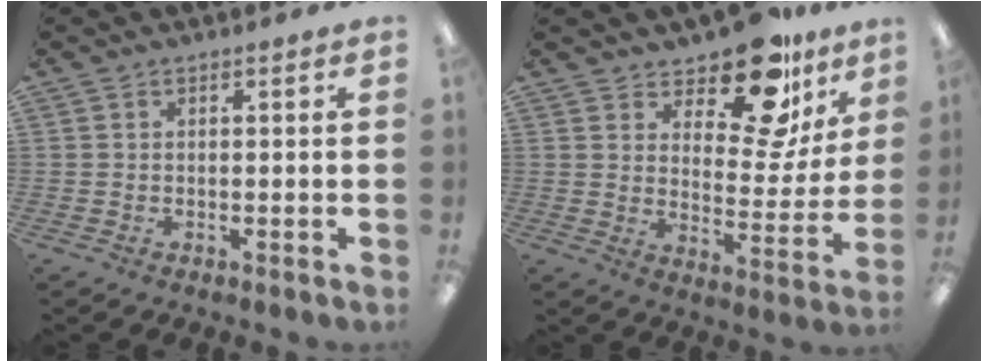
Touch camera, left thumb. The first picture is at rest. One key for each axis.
{"total": 17.2, "fx": 12.8, "fy": 7.1, "fz": 8.9, "tx": -0.130, "ty": -0.088, "tz": 0.218}